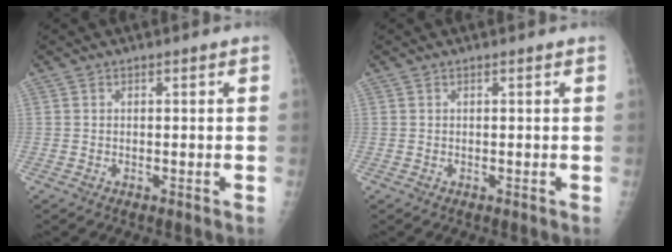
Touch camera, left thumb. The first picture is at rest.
{"total": 0.0}